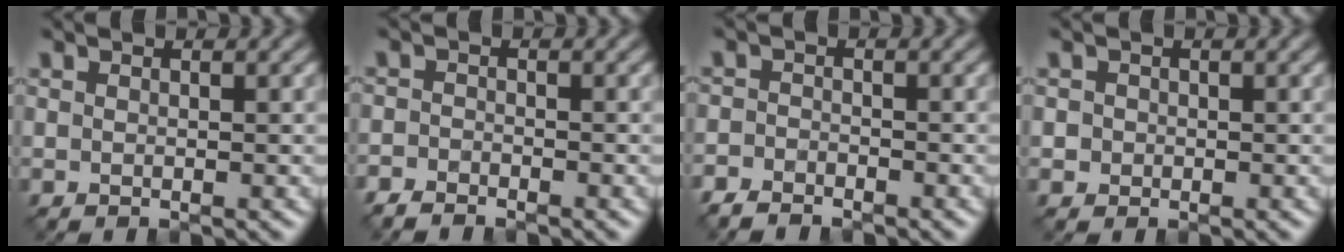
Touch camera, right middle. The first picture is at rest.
{"total": 2.1, "force": [-1.9, 0.8, 0.4], "torque": [-0.006, -0.001, -0.043]}
{"total": 2.5, "force": [-2.3, 1.0, 0.5], "torque": [-0.008, -0.001, -0.051]}
{"total": 1.0, "force": [0.0, 1.0, 0.2], "torque": [0.006, -0.003, -0.001]}